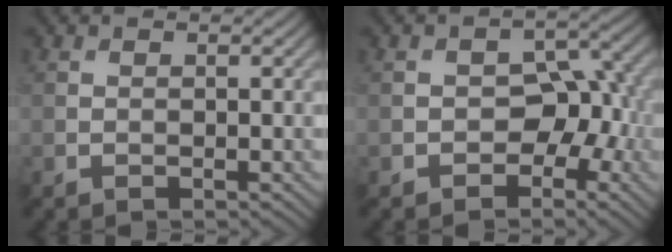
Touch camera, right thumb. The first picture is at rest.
{"total": 5.2, "force": [-1.7, 3.7, 3.2], "torque": [-0.035, 0.000, -0.032]}